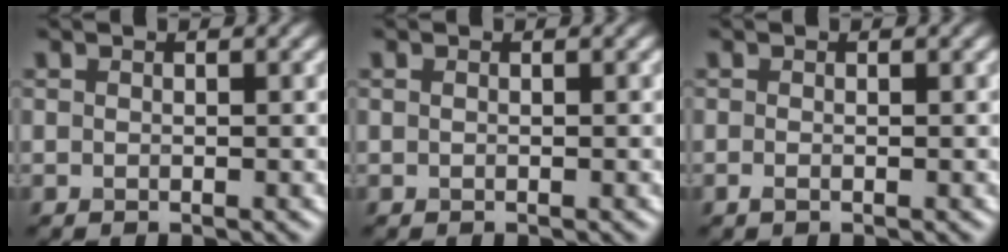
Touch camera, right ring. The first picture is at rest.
{"total": 0.0}
{"total": 0.6, "force": [-0.3, 0.2, 0.5], "torque": [-0.011, -0.004, -0.006]}